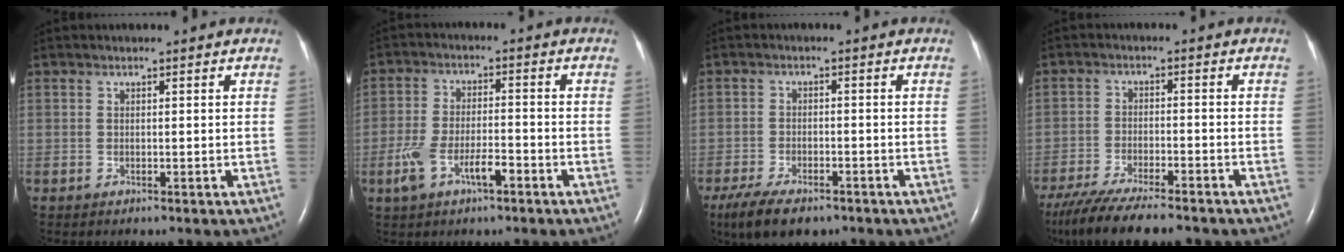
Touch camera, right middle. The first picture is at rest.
{"total": 6.9, "force": [-3.2, 2.4, 5.6], "torque": [-0.123, 0.007, -0.054]}
{"total": 8.5, "force": [-6.1, 3.2, 5.0], "torque": [-0.088, -0.011, -0.097]}
{"total": 14.2, "force": [-11.9, 2.3, 7.4], "torque": [-0.138, -0.031, -0.189]}